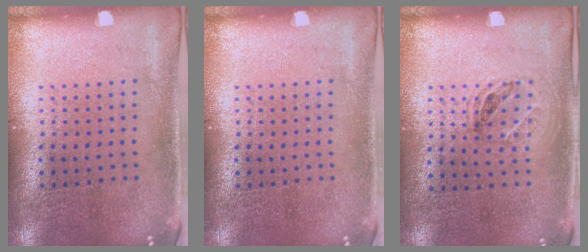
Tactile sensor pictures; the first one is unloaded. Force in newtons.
{"total": 0.0}
{"total": 1.0, "press": 0.7, "slide": 0.6}